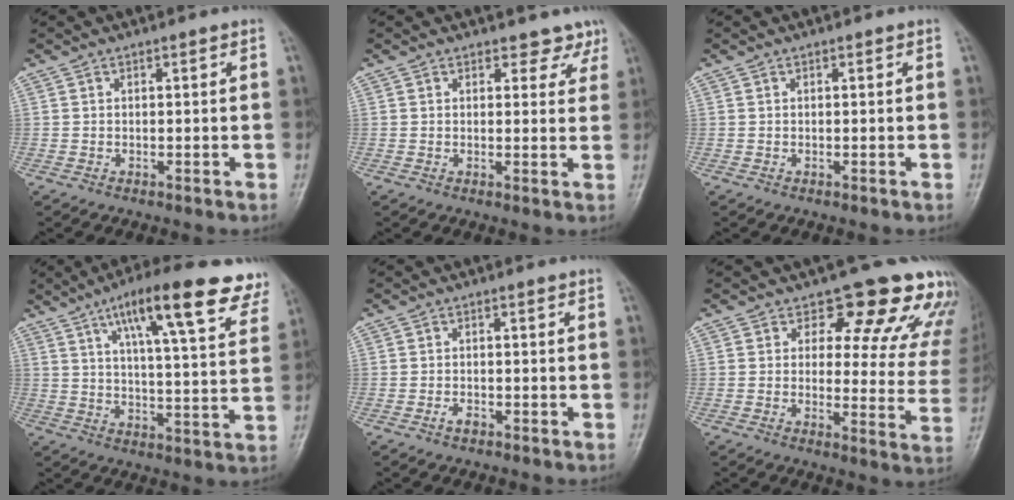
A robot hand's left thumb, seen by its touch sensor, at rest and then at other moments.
{"total": 3.5, "force": [2.9, 1.9, 0.3], "torque": [0.024, -0.020, 0.020]}
{"total": 0.0}
{"total": 19.6, "force": [11.8, 4.7, 14.9], "torque": [-0.196, -0.027, 0.168]}
{"total": 1.3, "force": [-0.9, 0.7, 0.7], "torque": [-0.012, 0.008, -0.016]}
{"total": 15.9, "force": [13.1, 6.8, 6.2], "torque": [-0.005, -0.085, 0.128]}